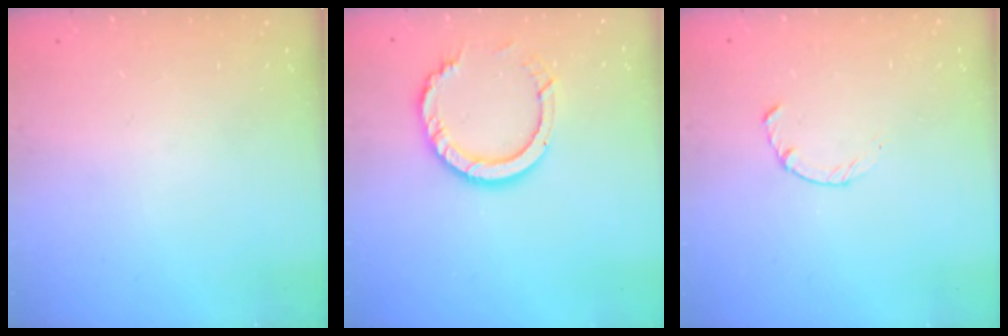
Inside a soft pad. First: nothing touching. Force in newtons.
{"total": 10.1, "press": 10.1, "slide": 0.9}
{"total": 2.4, "press": 2.3, "slide": 0.4}